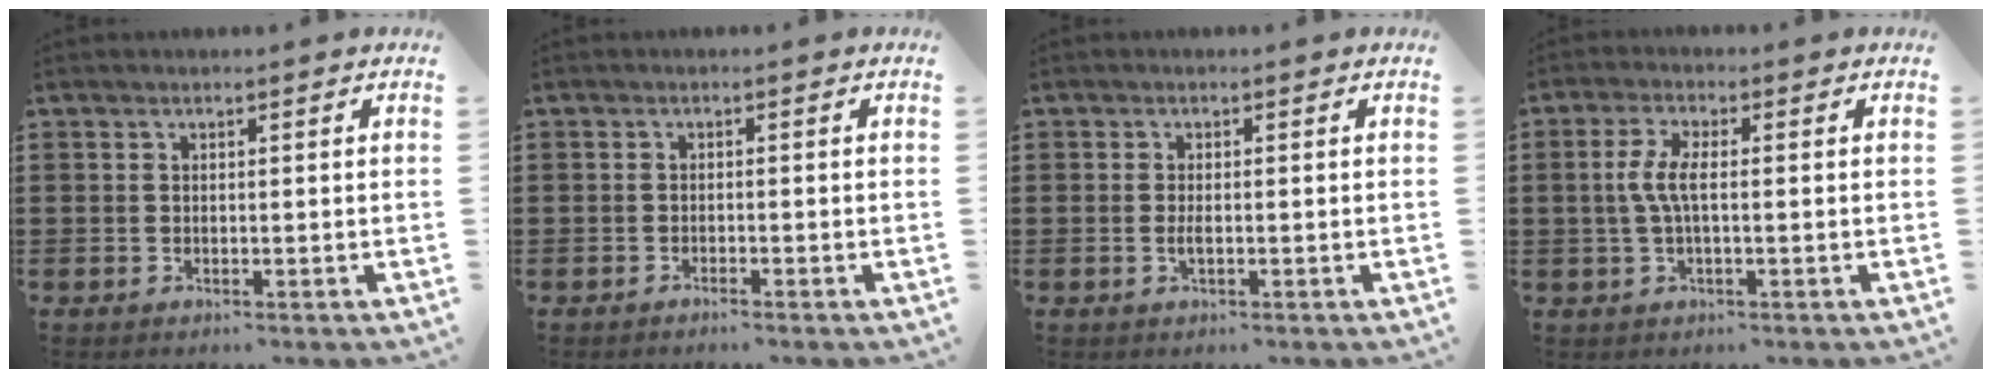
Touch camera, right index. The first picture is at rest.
{"total": 0.8, "force": [-0.8, -0.1, 0.2], "torque": [-0.005, -0.001, -0.016]}
{"total": 1.5, "force": [-0.2, 0.5, 1.4], "torque": [-0.033, -0.004, -0.006]}
{"total": 4.6, "force": [-0.2, 1.4, 4.4], "torque": [-0.102, -0.003, -0.012]}